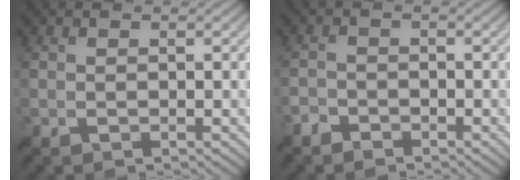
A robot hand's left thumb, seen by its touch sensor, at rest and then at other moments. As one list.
[{"total": 1.7, "force": [-1.5, 0.8, 0.2], "torque": [-0.002, 0.004, -0.038]}]